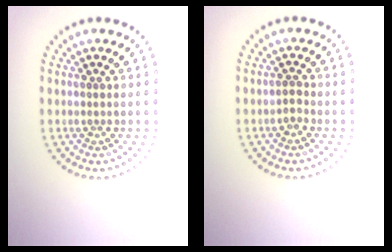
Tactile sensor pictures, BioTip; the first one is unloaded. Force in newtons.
{"total": 1.0, "press": 0.9, "slide": 0.5}